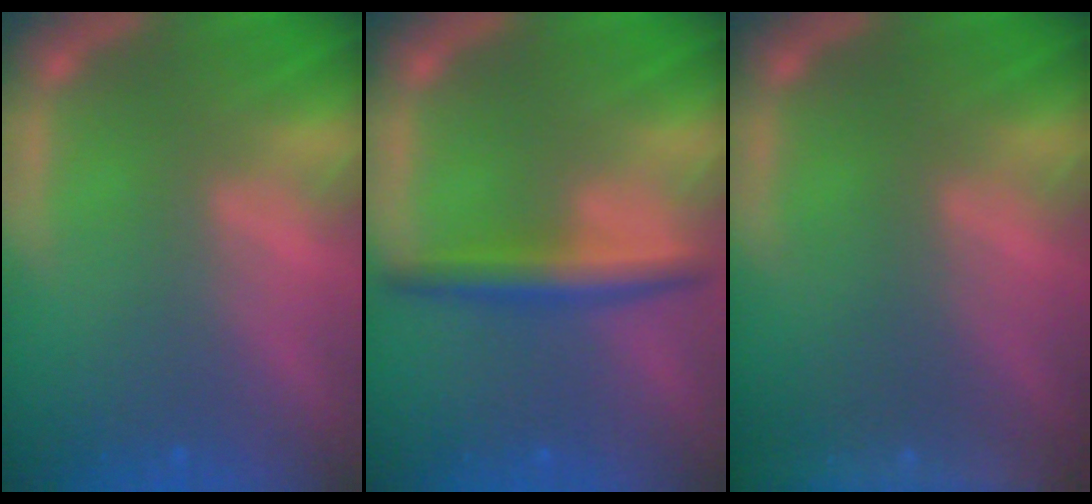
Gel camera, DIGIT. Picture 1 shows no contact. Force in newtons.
{"total": 3.5}
{"total": 9.5}